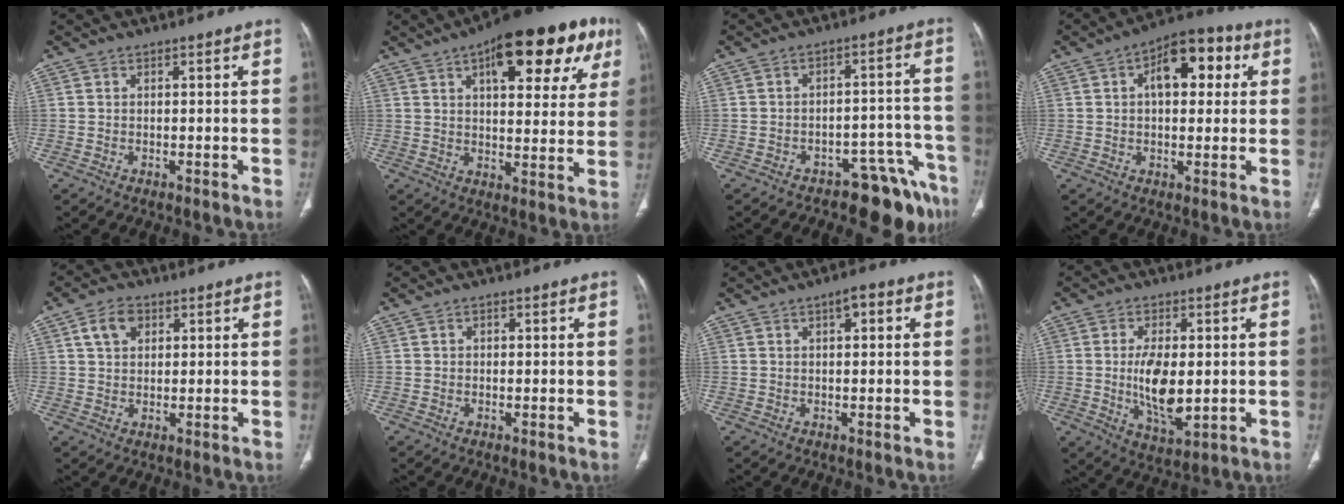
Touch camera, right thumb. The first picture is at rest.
{"total": 23.1, "force": [10.9, 9.1, 18.3], "torque": [-0.218, -0.004, 0.148]}
{"total": 9.5, "force": [-7.6, 4.4, 3.7], "torque": [0.001, 0.092, -0.105]}
{"total": 12.5, "force": [3.5, 6.8, 9.9], "torque": [-0.112, 0.019, 0.045]}
{"total": 5.3, "force": [2.1, 3.8, 3.0], "torque": [-0.038, 0.001, 0.036]}
{"total": 0.6, "force": [0.2, 0.5, 0.2], "torque": [0.003, 0.001, 0.001]}
{"total": 3.4, "force": [1.3, 1.4, 2.7], "torque": [-0.033, 0.002, 0.015]}
{"total": 10.5, "force": [-0.1, 4.9, 9.2], "torque": [-0.158, -0.019, 0.006]}